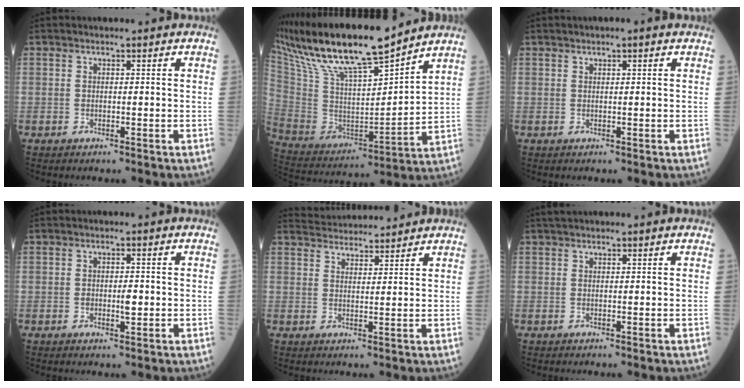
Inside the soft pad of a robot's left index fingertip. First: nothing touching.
{"total": 19.7, "force": [16.1, 2.3, 11.1], "torque": [-0.217, 0.002, 0.305]}
{"total": 1.6, "force": [1.1, 0.1, 1.2], "torque": [-0.021, 0.012, 0.015]}
{"total": 2.0, "force": [-0.2, 0.8, 1.8], "torque": [-0.032, 0.000, -0.001]}
{"total": 7.8, "force": [7.7, 0.5, 1.0], "torque": [-0.026, 0.028, 0.117]}
{"total": 2.6, "force": [2.3, 0.0, 1.1], "torque": [-0.010, 0.030, 0.040]}